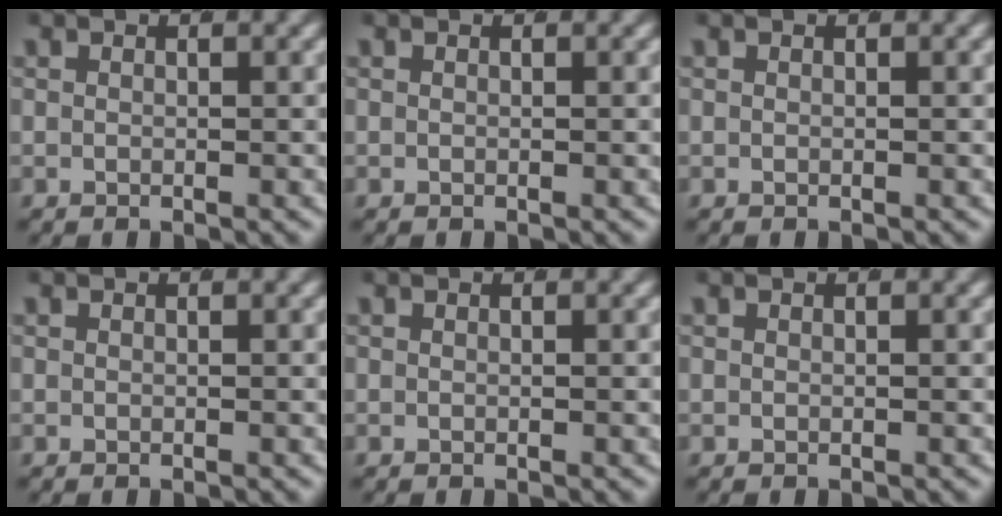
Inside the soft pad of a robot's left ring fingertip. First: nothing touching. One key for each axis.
{"total": 0.0}
{"total": 0.0}
{"total": 0.0}
{"total": 0.0}
{"total": 0.0}